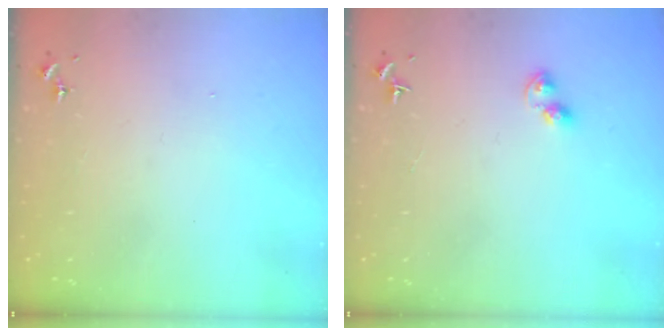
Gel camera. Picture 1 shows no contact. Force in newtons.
{"total": 3.7, "press": 3.7, "slide": 0.4}